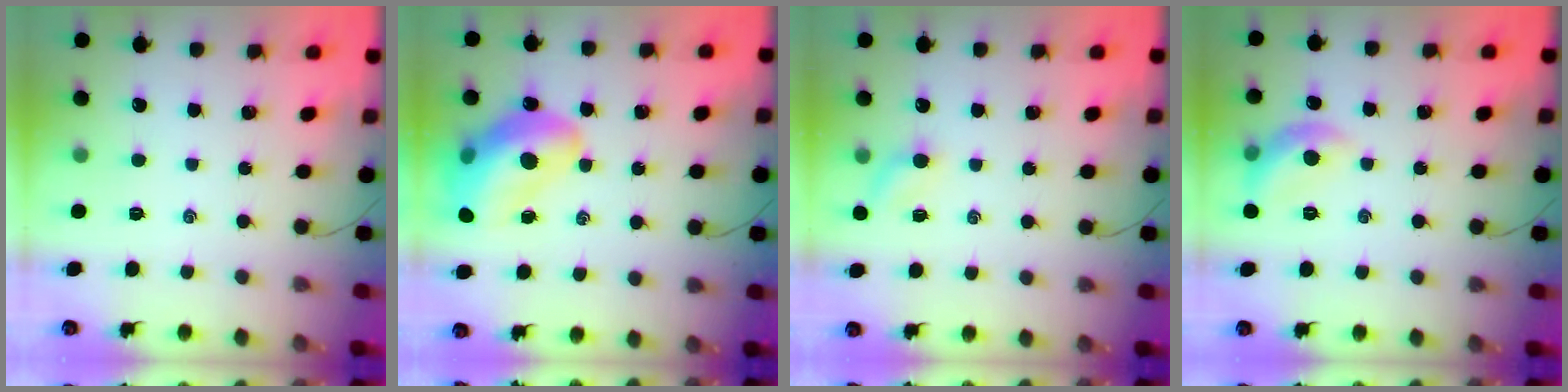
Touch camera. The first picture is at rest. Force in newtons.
{"total": 20.5, "press": 19.9, "slide": 5.1}
{"total": 5.4, "press": 5.3, "slide": 1.3}
{"total": 9.6, "press": 9.6, "slide": 0.2}